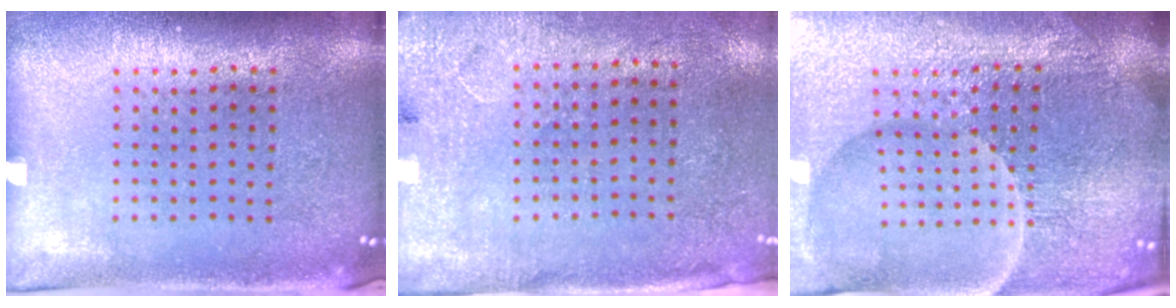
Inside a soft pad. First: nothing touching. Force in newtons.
{"total": 2.7, "press": 2.2, "slide": 1.6}
{"total": 5.6, "press": 5.3, "slide": 1.9}